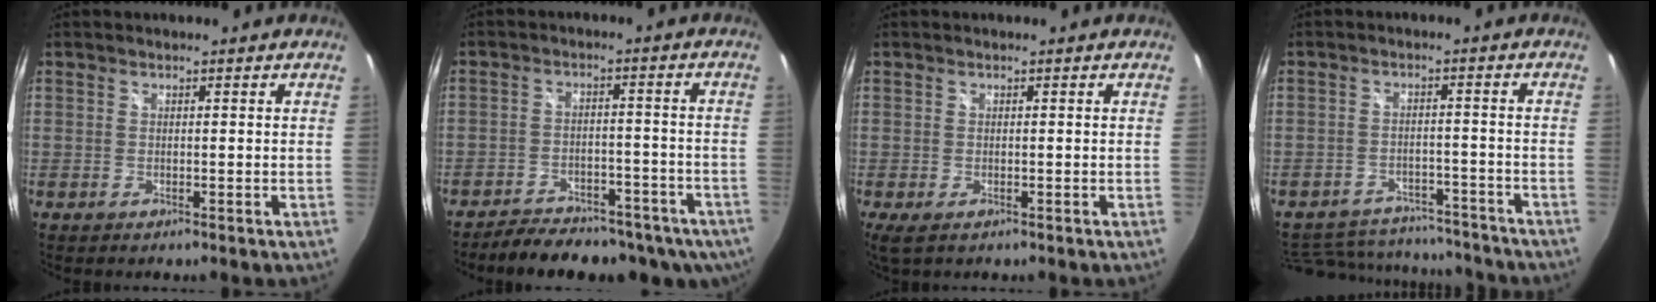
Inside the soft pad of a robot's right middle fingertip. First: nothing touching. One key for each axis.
{"total": 17.9, "fx": -13.6, "fy": 7.7, "fz": 8.7, "tx": -0.159, "ty": -0.010, "tz": -0.166}
{"total": 2.7, "fx": -1.0, "fy": 1.2, "fz": 2.2, "tx": -0.043, "ty": -0.013, "tz": -0.013}
{"total": 17.0, "fx": -14.4, "fy": 7.1, "fz": 5.6, "tx": -0.130, "ty": 0.020, "tz": -0.178}